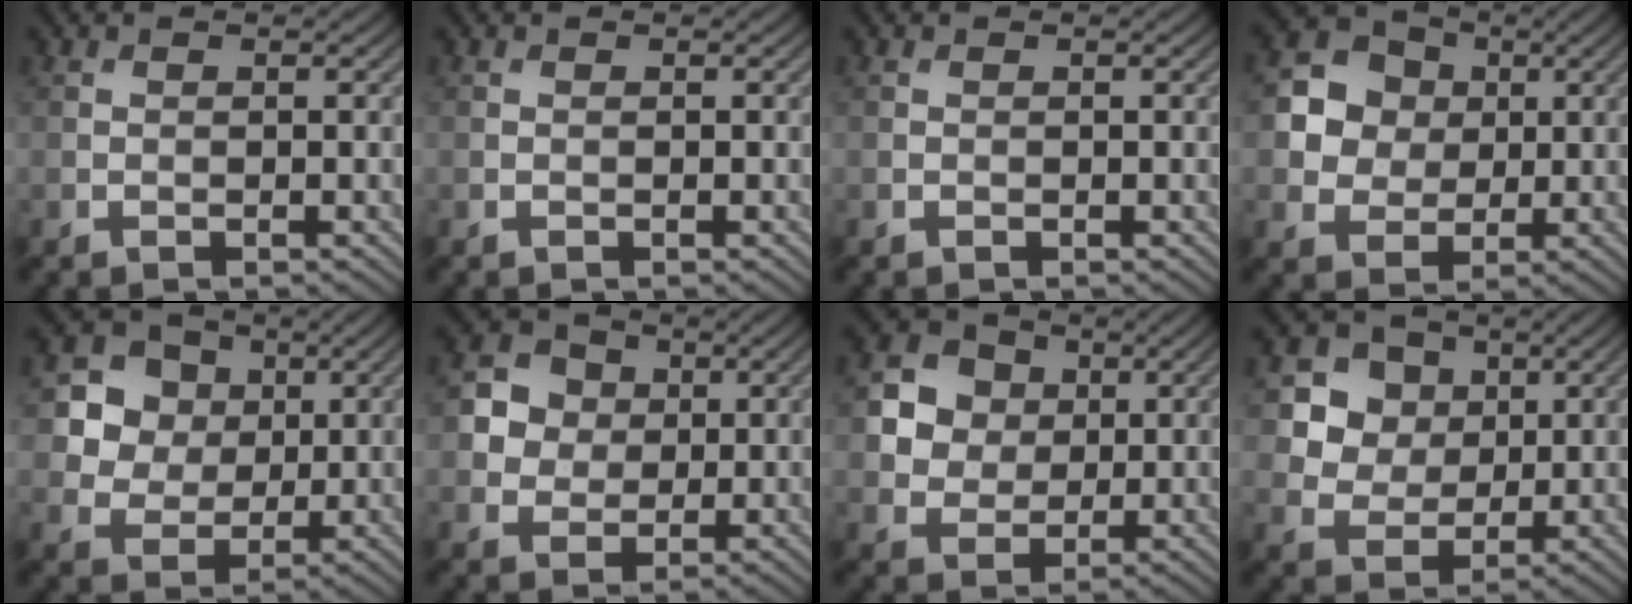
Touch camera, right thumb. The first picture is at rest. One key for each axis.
{"total": 0.0}
{"total": 0.0}
{"total": 7.1, "fx": 1.3, "fy": 6.3, "fz": 3.0, "tx": -0.086, "ty": 0.011, "tz": 0.007}
{"total": 7.0, "fx": 2.0, "fy": 6.0, "fz": 2.9, "tx": -0.074, "ty": 0.001, "tz": 0.021}
{"total": 5.2, "fx": 0.8, "fy": 4.7, "fz": 2.1, "tx": -0.048, "ty": 0.010, "tz": 0.003}
{"total": 6.1, "fx": 1.3, "fy": 5.4, "fz": 2.6, "tx": -0.066, "ty": 0.008, "tz": 0.006}
{"total": 7.4, "fx": 2.7, "fy": 6.2, "fz": 3.1, "tx": -0.091, "ty": -0.008, "tz": 0.053}